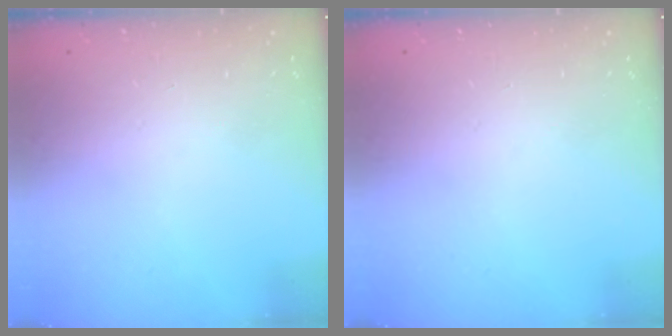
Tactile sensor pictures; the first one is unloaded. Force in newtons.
{"total": 0.0}